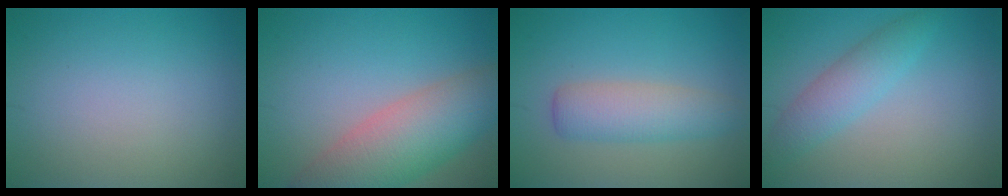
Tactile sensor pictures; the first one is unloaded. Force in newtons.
{"total": 7.8, "press": 7.8, "slide": 0.4}
{"total": 3.9, "press": 3.9, "slide": 0.1}
{"total": 2.4, "press": 2.4, "slide": 0.2}